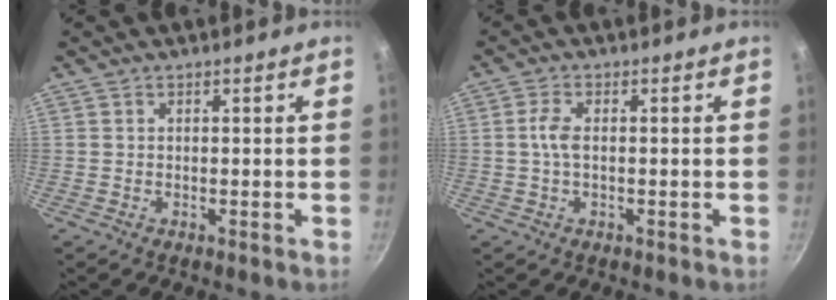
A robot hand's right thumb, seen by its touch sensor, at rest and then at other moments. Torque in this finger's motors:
{"motor_torque": [0.50, 0.80, 0.58, 0.23, 0.22]}